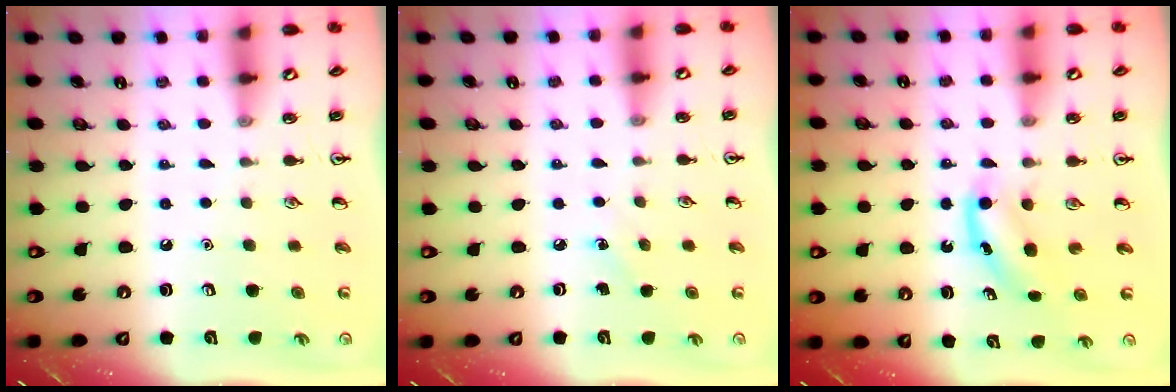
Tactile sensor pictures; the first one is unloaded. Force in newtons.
{"total": 3.0, "press": 2.8, "slide": 1.1}
{"total": 3.9, "press": 3.8, "slide": 0.9}